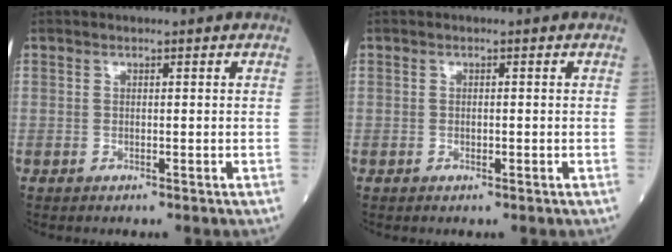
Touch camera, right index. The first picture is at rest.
{"total": 0.8, "force": [-0.4, 0.2, 0.6], "torque": [-0.010, -0.002, -0.005]}